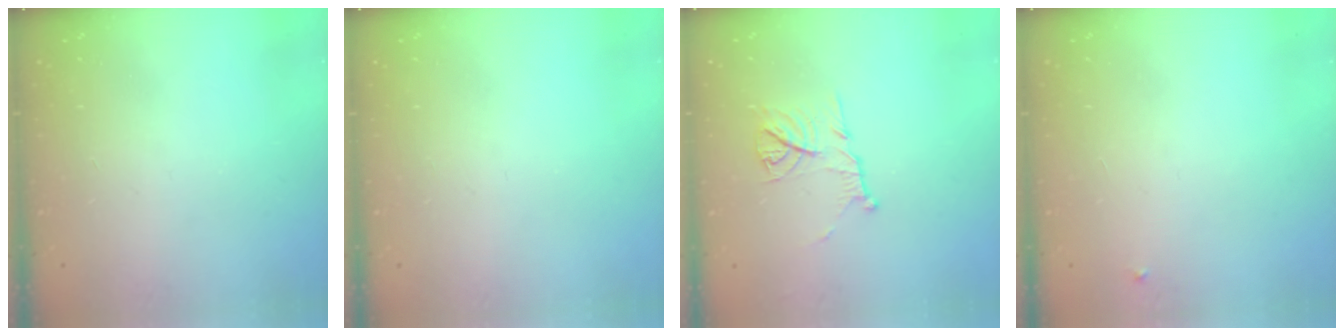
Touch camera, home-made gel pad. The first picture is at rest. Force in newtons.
{"total": 0.0}
{"total": 10.3, "press": 10.3, "slide": 0.1}
{"total": 2.7, "press": 2.7, "slide": 0.2}